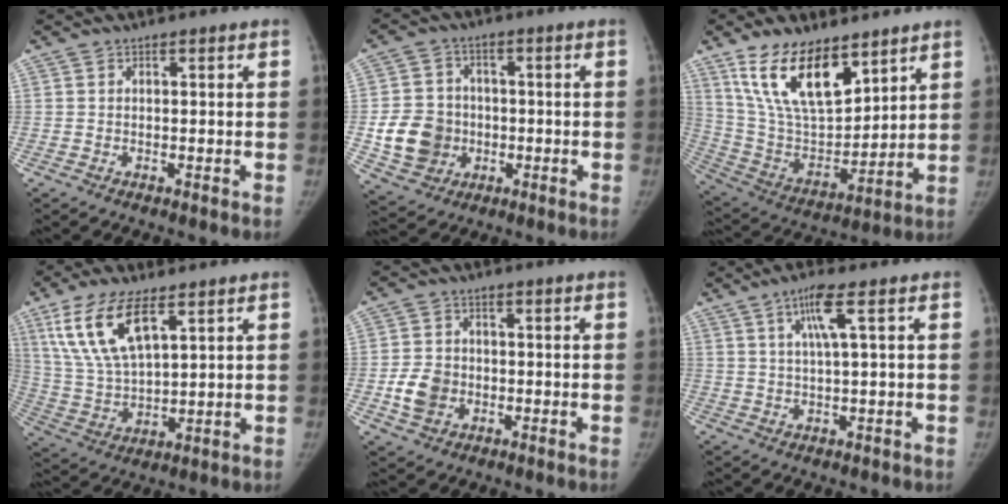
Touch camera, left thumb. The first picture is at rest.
{"total": 11.0, "force": [-1.8, 9.8, 4.7], "torque": [-0.059, 0.011, -0.025]}
{"total": 18.5, "force": [11.5, 8.6, 11.6], "torque": [-0.169, -0.058, 0.231]}
{"total": 14.5, "force": [7.4, 6.1, 10.9], "torque": [-0.211, -0.023, 0.151]}
{"total": 6.6, "force": [-1.6, 5.4, 3.4], "torque": [-0.051, 0.008, -0.028]}
{"total": 5.6, "force": [2.3, 0.2, 5.1], "torque": [-0.110, -0.002, 0.046]}